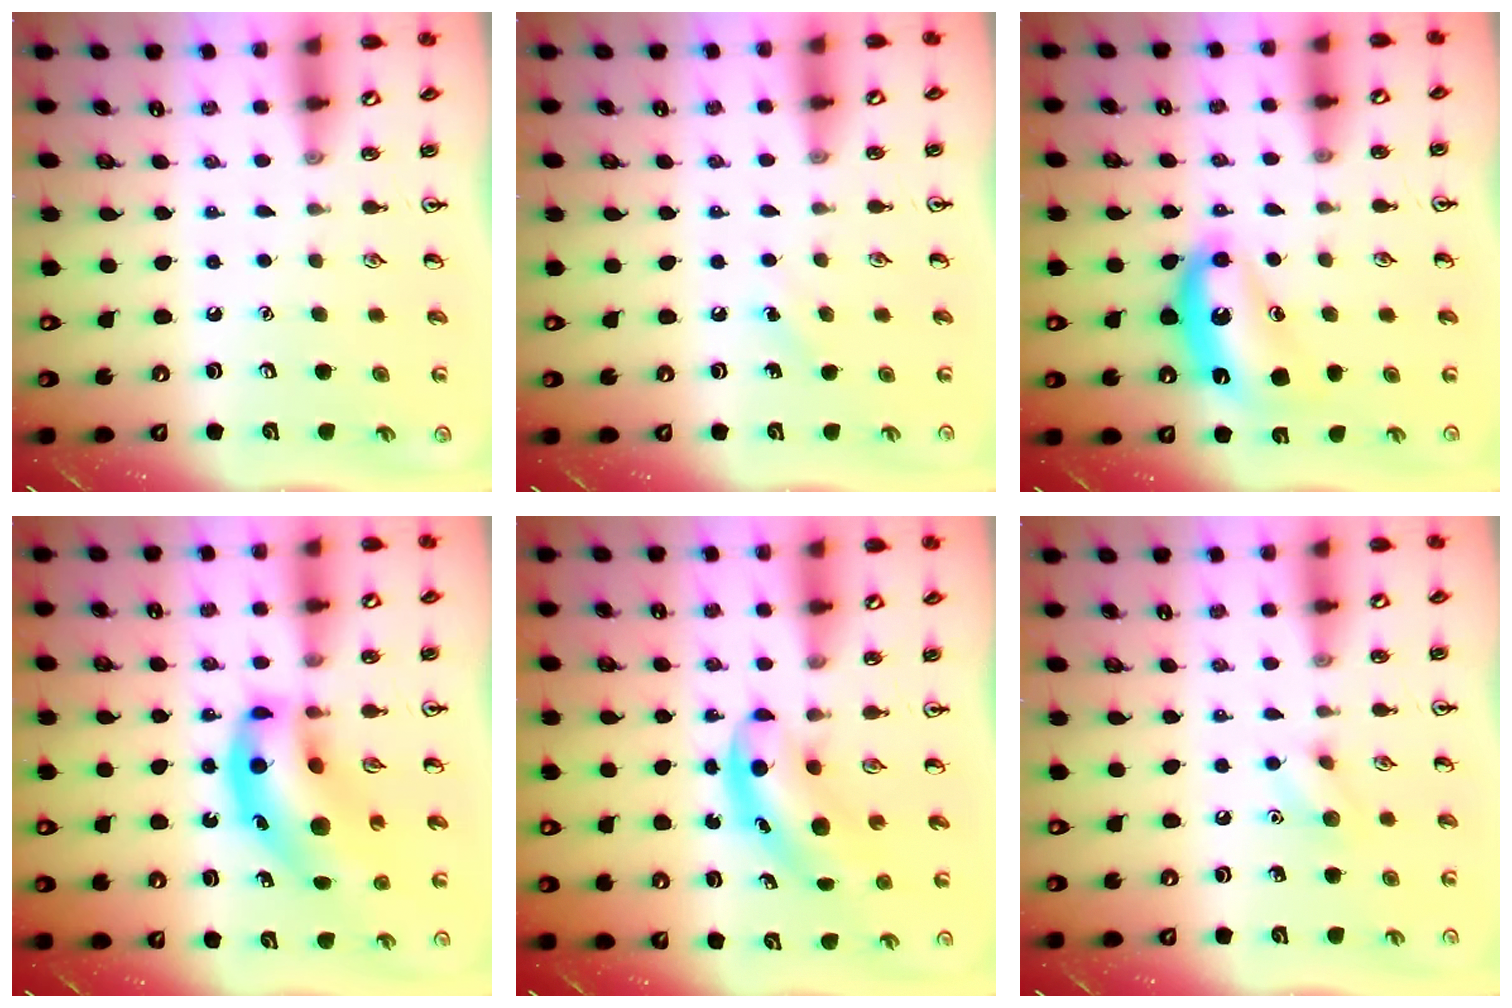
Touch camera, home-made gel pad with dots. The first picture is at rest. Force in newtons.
{"total": 3.7, "press": 3.5, "slide": 1.3}
{"total": 13.4, "press": 13.4, "slide": 0.9}
{"total": 16.2, "press": 15.5, "slide": 4.7}
{"total": 5.5, "press": 5.5, "slide": 0.7}
{"total": 6.1, "press": 6.0, "slide": 1.1}